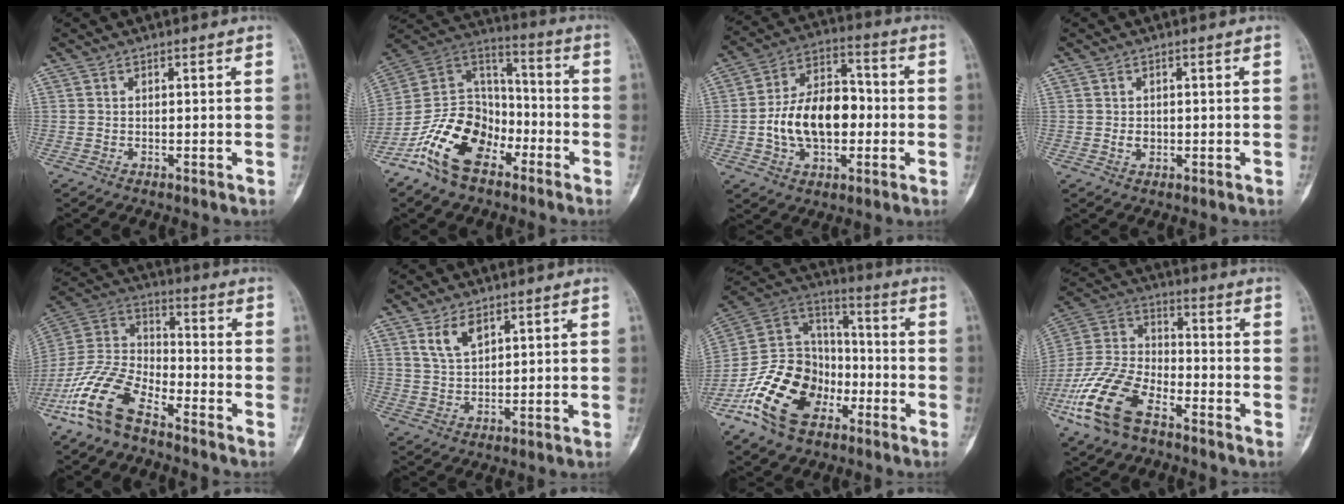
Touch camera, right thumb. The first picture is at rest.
{"total": 16.7, "force": [-9.2, 10.3, 9.4], "torque": [-0.157, 0.078, -0.181]}
{"total": 15.9, "force": [-1.9, 10.0, 12.2], "torque": [-0.191, 0.037, -0.032]}
{"total": 1.7, "force": [-0.1, 1.3, 1.1], "torque": [-0.015, 0.001, 0.001]}
{"total": 15.3, "force": [-9.6, 6.8, 9.8], "torque": [-0.205, 0.054, -0.197]}
{"total": 5.0, "force": [2.9, 2.5, 3.1], "torque": [-0.050, -0.016, 0.061]}
{"total": 19.0, "force": [-9.2, 12.6, 10.8], "torque": [-0.174, 0.073, -0.176]}
{"total": 17.1, "force": [-9.2, 8.7, 11.5], "torque": [-0.245, 0.041, -0.186]}